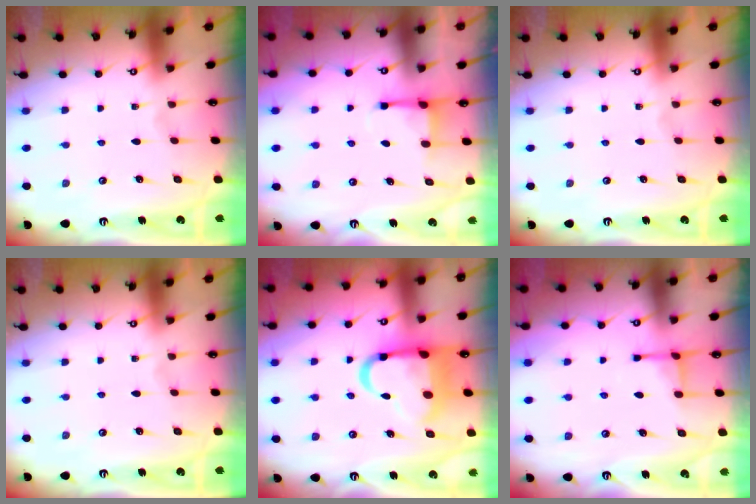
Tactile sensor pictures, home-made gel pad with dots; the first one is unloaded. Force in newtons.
{"total": 2.2, "press": 2.2, "slide": 0.5}
{"total": 0.0}
{"total": 0.0}
{"total": 14.4, "press": 14.3, "slide": 1.7}
{"total": 2.6, "press": 2.5, "slide": 0.8}